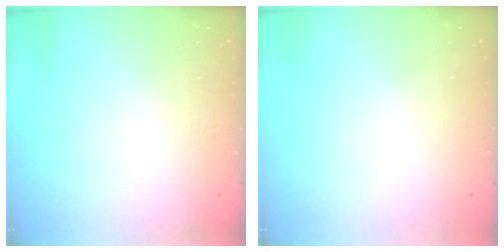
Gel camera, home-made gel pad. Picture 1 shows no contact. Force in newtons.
{"total": 0.0}